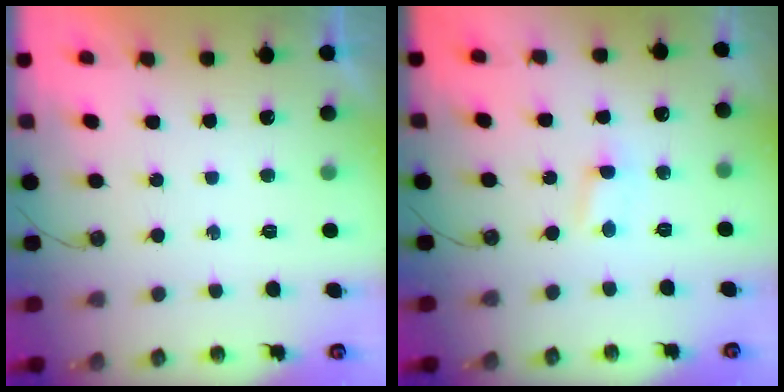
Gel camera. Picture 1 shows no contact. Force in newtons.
{"total": 1.3, "press": 1.3, "slide": 0.2}